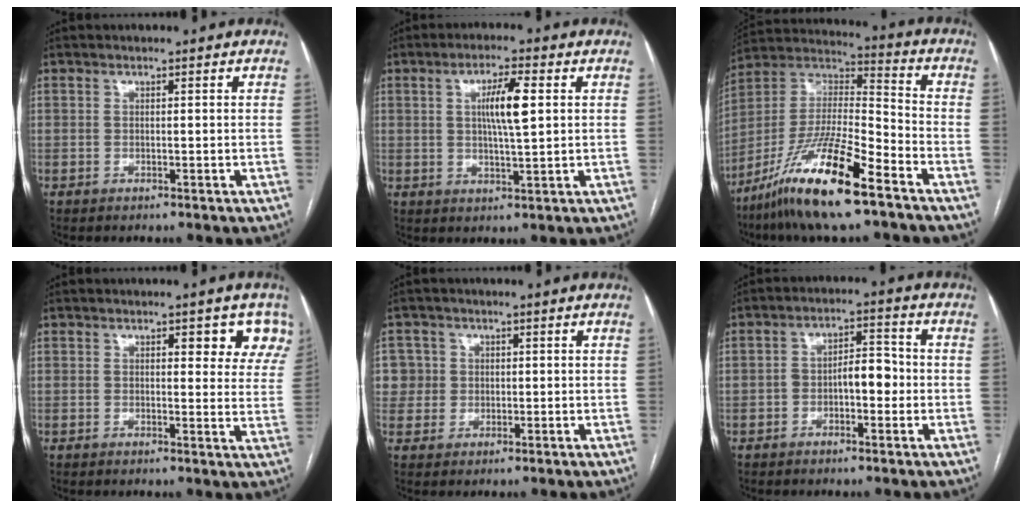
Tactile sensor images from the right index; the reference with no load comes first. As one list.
[{"total": 6.5, "force": [1.4, 0.6, 6.3], "torque": [-0.115, 0.003, 0.024]}, {"total": 19.2, "force": [-11.7, 2.2, 15.0], "torque": [-0.324, -0.029, -0.218]}, {"total": 7.2, "force": [4.4, 3.0, 4.9], "torque": [-0.035, 0.001, 0.035]}, {"total": 4.8, "force": [0.9, 4.7, -0.2], "torque": [0.019, 0.017, 0.018]}, {"total": 5.2, "force": [-1.2, 2.4, 4.5], "torque": [-0.072, 0.023, -0.021]}]